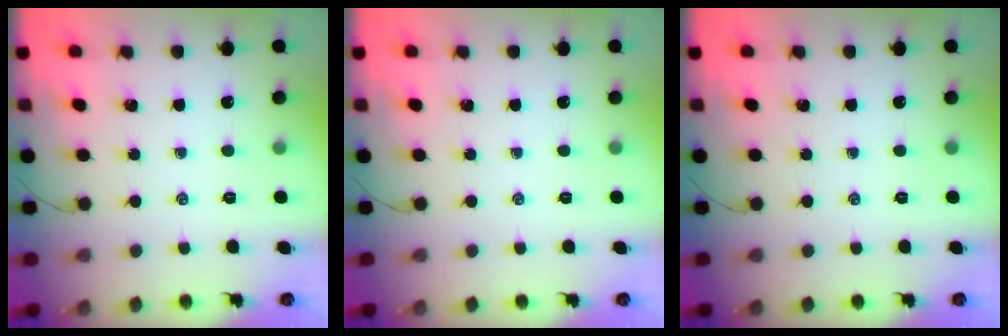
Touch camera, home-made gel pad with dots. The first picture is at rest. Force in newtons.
{"total": 0.0}
{"total": 0.0}